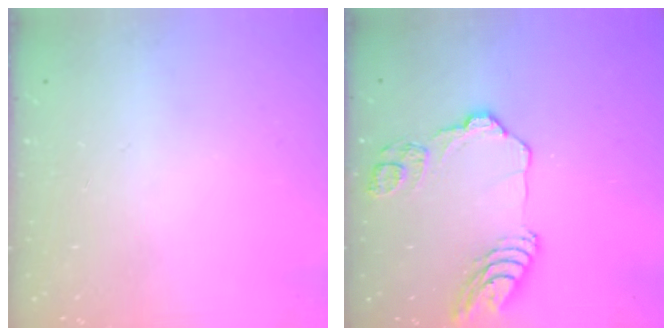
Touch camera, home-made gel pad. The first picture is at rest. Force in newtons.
{"total": 13.5, "press": 13.4, "slide": 1.6}